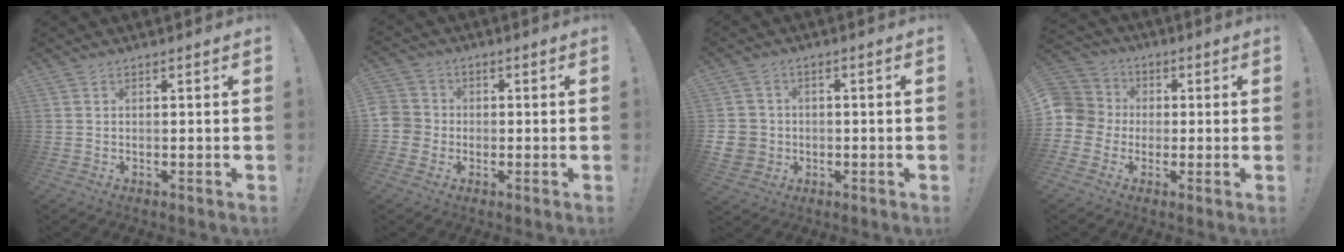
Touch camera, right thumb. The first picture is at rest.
{"total": 5.4, "force": [-1.4, 5.0, 1.4], "torque": [-0.036, 0.017, -0.025]}
{"total": 6.7, "force": [-1.0, 6.2, 2.2], "torque": [-0.044, 0.013, -0.016]}
{"total": 8.6, "force": [-1.2, 8.2, 2.3], "torque": [-0.049, 0.015, -0.019]}